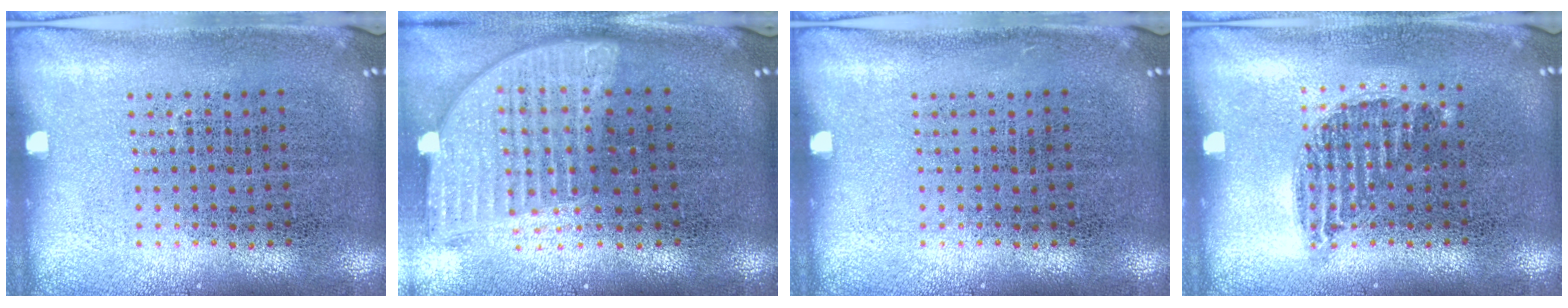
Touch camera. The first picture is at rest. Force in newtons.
{"total": 1.8, "press": 1.5, "slide": 1.0}
{"total": 0.0}
{"total": 0.9, "press": 0.8, "slide": 0.4}